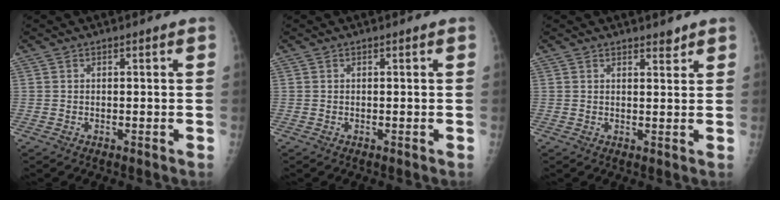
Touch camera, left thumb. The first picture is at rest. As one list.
[{"total": 0.0}, {"total": 2.0, "force": [1.7, 0.6, 0.8], "torque": [-0.002, -0.013, 0.024]}]